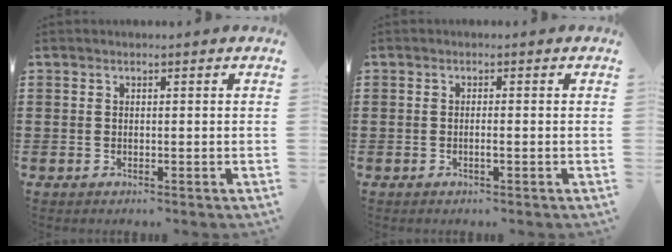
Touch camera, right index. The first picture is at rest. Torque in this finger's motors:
{"motor_torque": [-0.01, -0.08, 0.08, 0.00]}